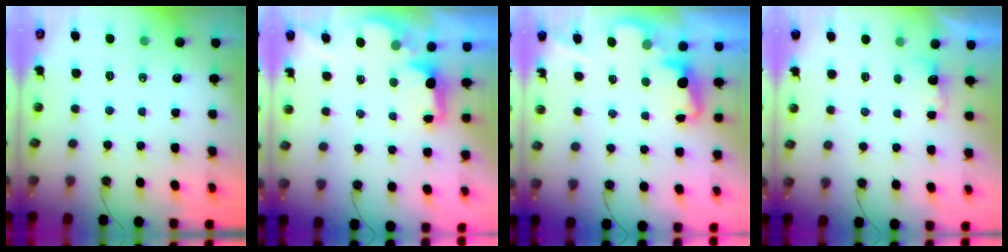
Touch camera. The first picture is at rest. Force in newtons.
{"total": 2.0, "press": 1.8, "slide": 0.8}
{"total": 2.4, "press": 2.4, "slide": 0.5}
{"total": 2.5, "press": 2.3, "slide": 0.9}